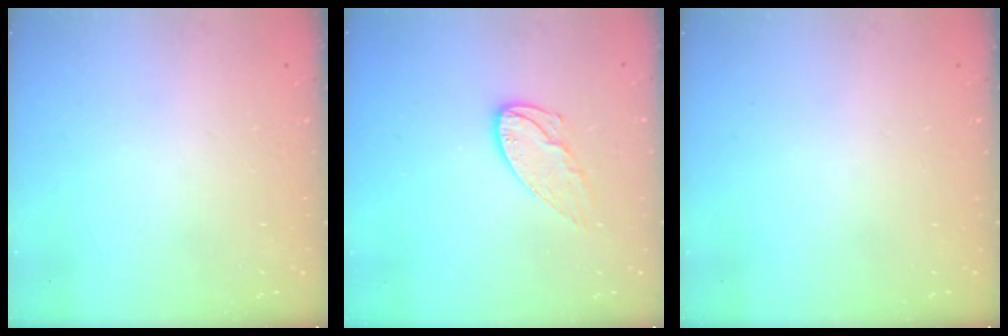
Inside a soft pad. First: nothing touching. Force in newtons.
{"total": 9.1, "press": 9.1, "slide": 0.5}
{"total": 0.0}